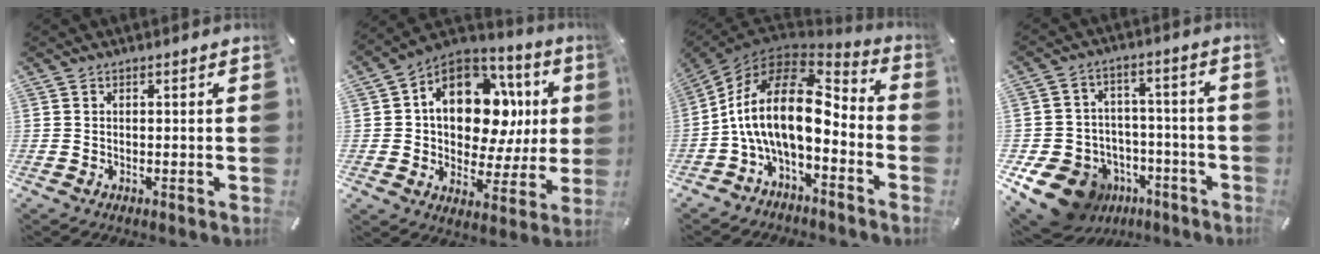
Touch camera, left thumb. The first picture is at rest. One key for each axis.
{"total": 17.0, "fx": 4.7, "fy": 12.0, "fz": 11.2, "tx": -0.170, "ty": -0.030, "tz": 0.085}
{"total": 19.1, "fx": -0.5, "fy": 10.5, "fz": 16.0, "tx": -0.348, "ty": -0.002, "tz": -0.011}
{"total": 14.4, "fx": -8.0, "fy": 10.6, "fz": 5.7, "tx": -0.110, "ty": 0.051, "tz": -0.125}